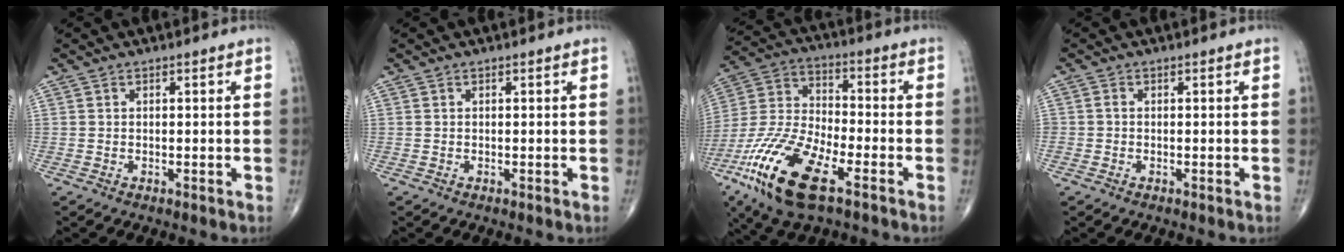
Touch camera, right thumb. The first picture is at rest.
{"total": 0.0}
{"total": 19.4, "force": [-9.7, 7.3, 15.0], "torque": [-0.321, 0.018, -0.185]}
{"total": 0.6, "force": [-0.2, 0.5, 0.3], "torque": [-0.001, 0.002, -0.007]}